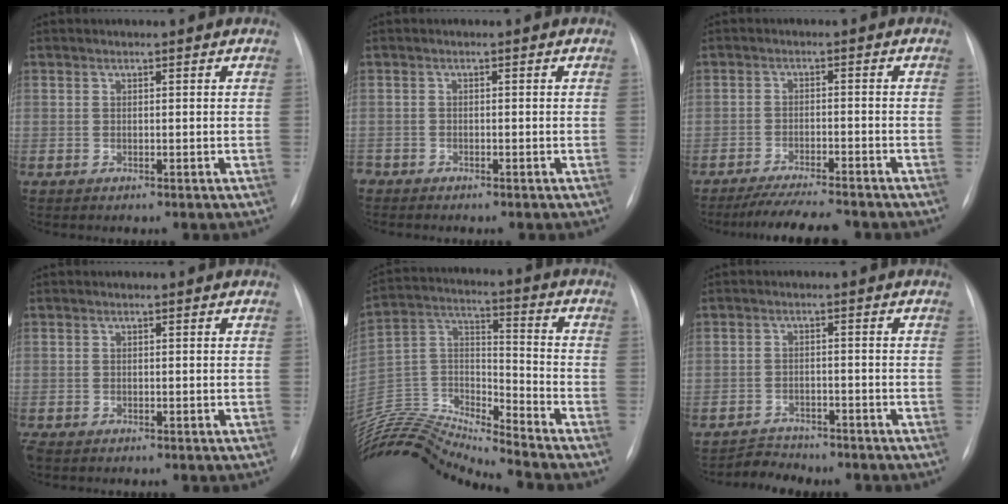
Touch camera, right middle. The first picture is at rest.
{"total": 1.2, "force": [-1.2, 0.4, 0.0], "torque": [0.005, 0.000, -0.020]}
{"total": 8.7, "force": [-7.8, 0.4, 3.8], "torque": [-0.055, -0.017, -0.122]}
{"total": 0.7, "force": [-0.6, 0.1, 0.4], "torque": [-0.010, -0.001, -0.008]}
{"total": 19.1, "force": [-18.4, -1.0, 4.8], "torque": [-0.089, 0.031, -0.333]}
{"total": 3.7, "force": [-3.4, 1.0, -0.8], "torque": [0.011, -0.004, -0.057]}